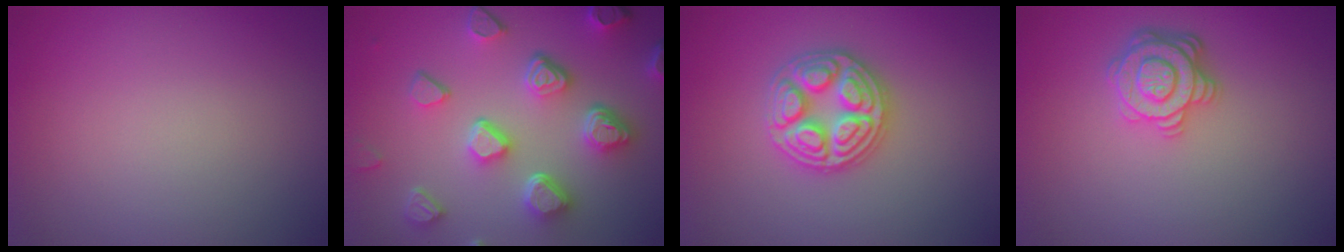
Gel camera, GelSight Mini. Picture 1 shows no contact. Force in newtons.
{"total": 6.8, "press": 5.3, "slide": 4.2}
{"total": 4.9, "press": 4.8, "slide": 0.6}
{"total": 3.6, "press": 3.3, "slide": 1.5}